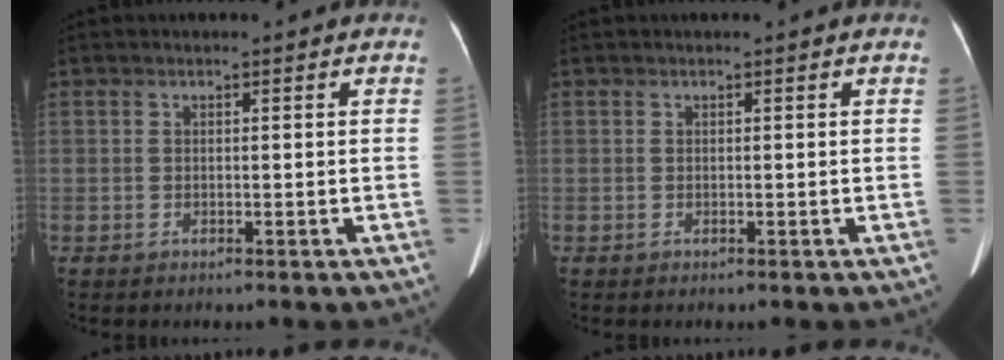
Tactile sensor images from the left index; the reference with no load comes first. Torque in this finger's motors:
{"motor_torque": [0.00, 0.06, 0.03, -0.01]}